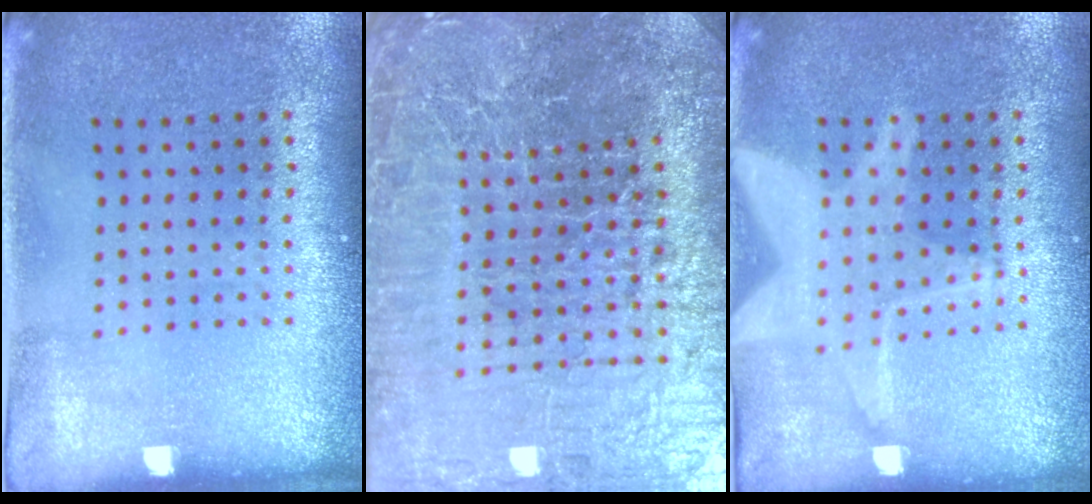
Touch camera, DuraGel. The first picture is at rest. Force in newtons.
{"total": 7.6, "press": 6.6, "slide": 3.8}
{"total": 2.3, "press": 2.3, "slide": 0.3}